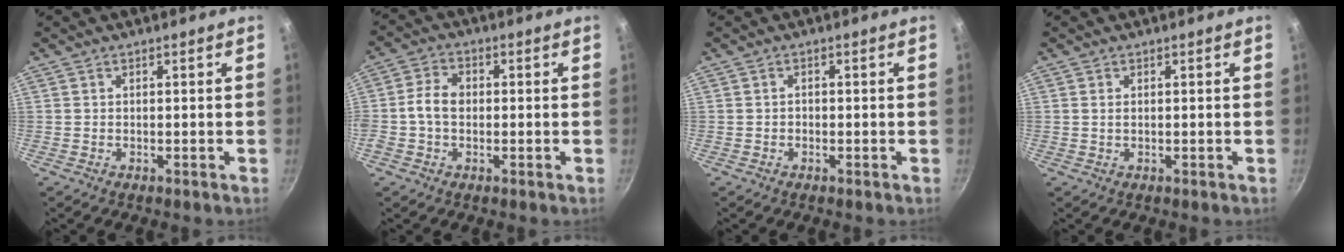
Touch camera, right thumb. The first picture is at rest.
{"total": 5.5, "force": [-0.4, 3.9, 3.8], "torque": [-0.071, 0.016, -0.020]}
{"total": 0.6, "force": [-0.3, 0.5, 0.3], "torque": [-0.005, 0.003, -0.005]}
{"total": 0.8, "force": [0.2, 0.4, 0.6], "torque": [-0.012, 0.000, 0.004]}